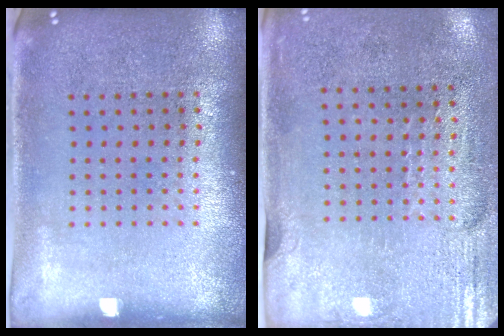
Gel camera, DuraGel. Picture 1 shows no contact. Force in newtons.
{"total": 2.9, "press": 2.4, "slide": 1.6}